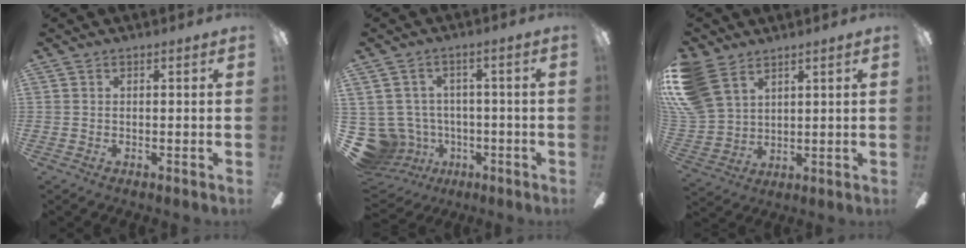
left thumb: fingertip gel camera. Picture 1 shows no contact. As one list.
[{"total": 10.8, "force": [-2.8, 9.8, 3.6], "torque": [-0.122, 0.008, -0.045]}, {"total": 13.2, "force": [7.6, 8.4, 6.9], "torque": [-0.178, -0.019, 0.150]}]